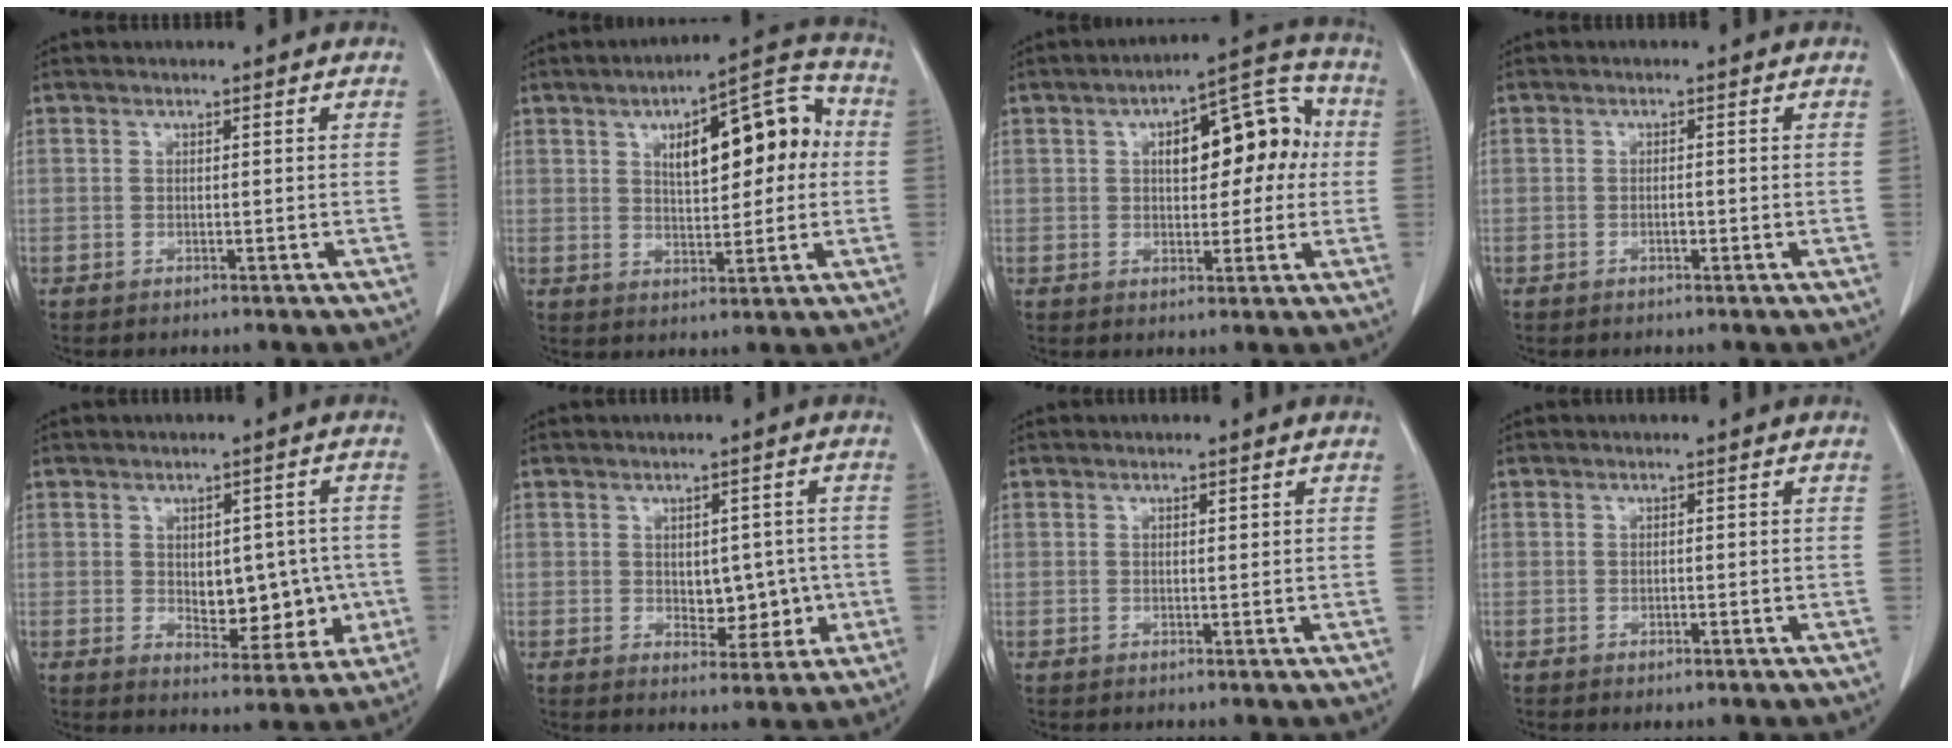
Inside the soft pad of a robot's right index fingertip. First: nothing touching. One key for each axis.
{"total": 13.4, "fx": 2.7, "fy": 5.2, "fz": 12.0, "tx": -0.165, "ty": 0.041, "tz": 0.044}
{"total": 12.2, "fx": 2.1, "fy": 5.5, "fz": 10.6, "tx": -0.137, "ty": 0.046, "tz": 0.033}
{"total": 1.0, "fx": -0.5, "fy": 0.3, "fz": 0.8, "tx": -0.016, "ty": 0.001, "tz": -0.008}
{"total": 8.8, "fx": -0.6, "fy": 5.1, "fz": 7.2, "tx": -0.080, "ty": 0.011, "tz": 0.007}
{"total": 5.5, "fx": -0.5, "fy": 3.4, "fz": 4.3, "tx": -0.046, "ty": 0.006, "tz": 0.004}
{"total": 0.7, "fx": 0.4, "fy": 0.3, "fz": 0.5, "tx": -0.006, "ty": -0.001, "tz": 0.005}
{"total": 0.6, "fx": -0.3, "fy": 0.1, "fz": 0.5, "tx": -0.012, "ty": -0.004, "tz": -0.001}